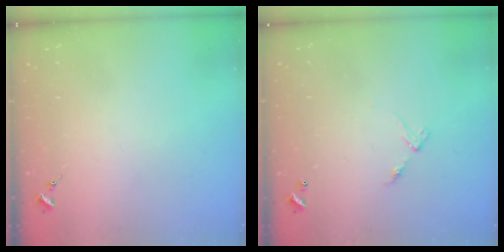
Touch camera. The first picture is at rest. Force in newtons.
{"total": 4.7, "press": 4.7, "slide": 0.4}